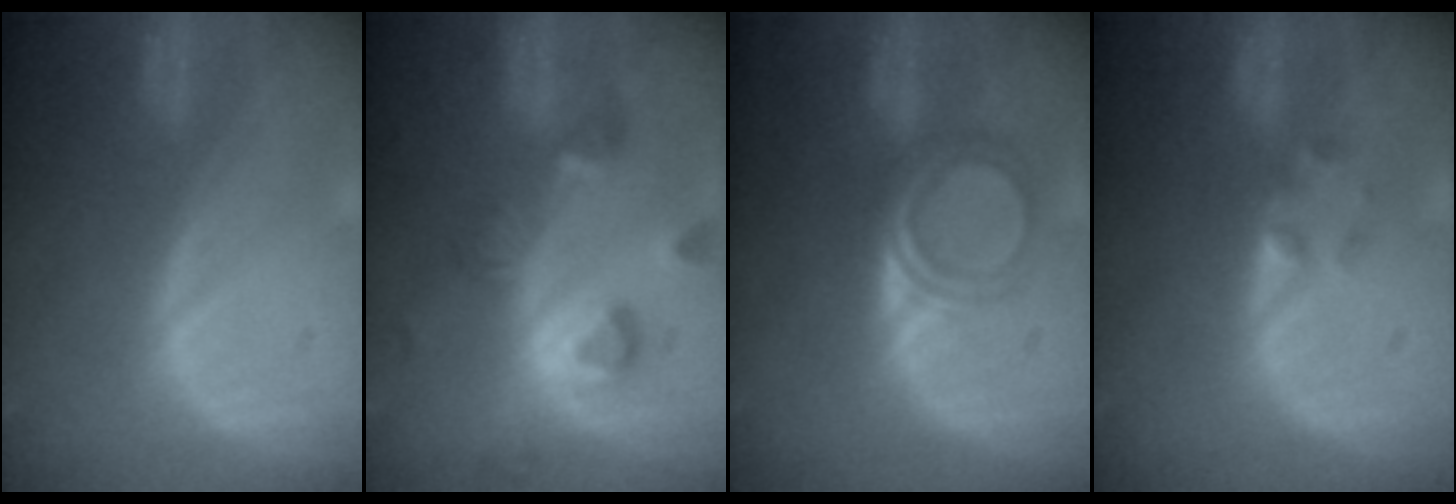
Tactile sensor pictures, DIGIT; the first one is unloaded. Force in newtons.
{"total": 7.4, "press": 7.3, "slide": 1.1}
{"total": 4.7, "press": 4.2, "slide": 2.1}
{"total": 1.6, "press": 1.4, "slide": 0.9}